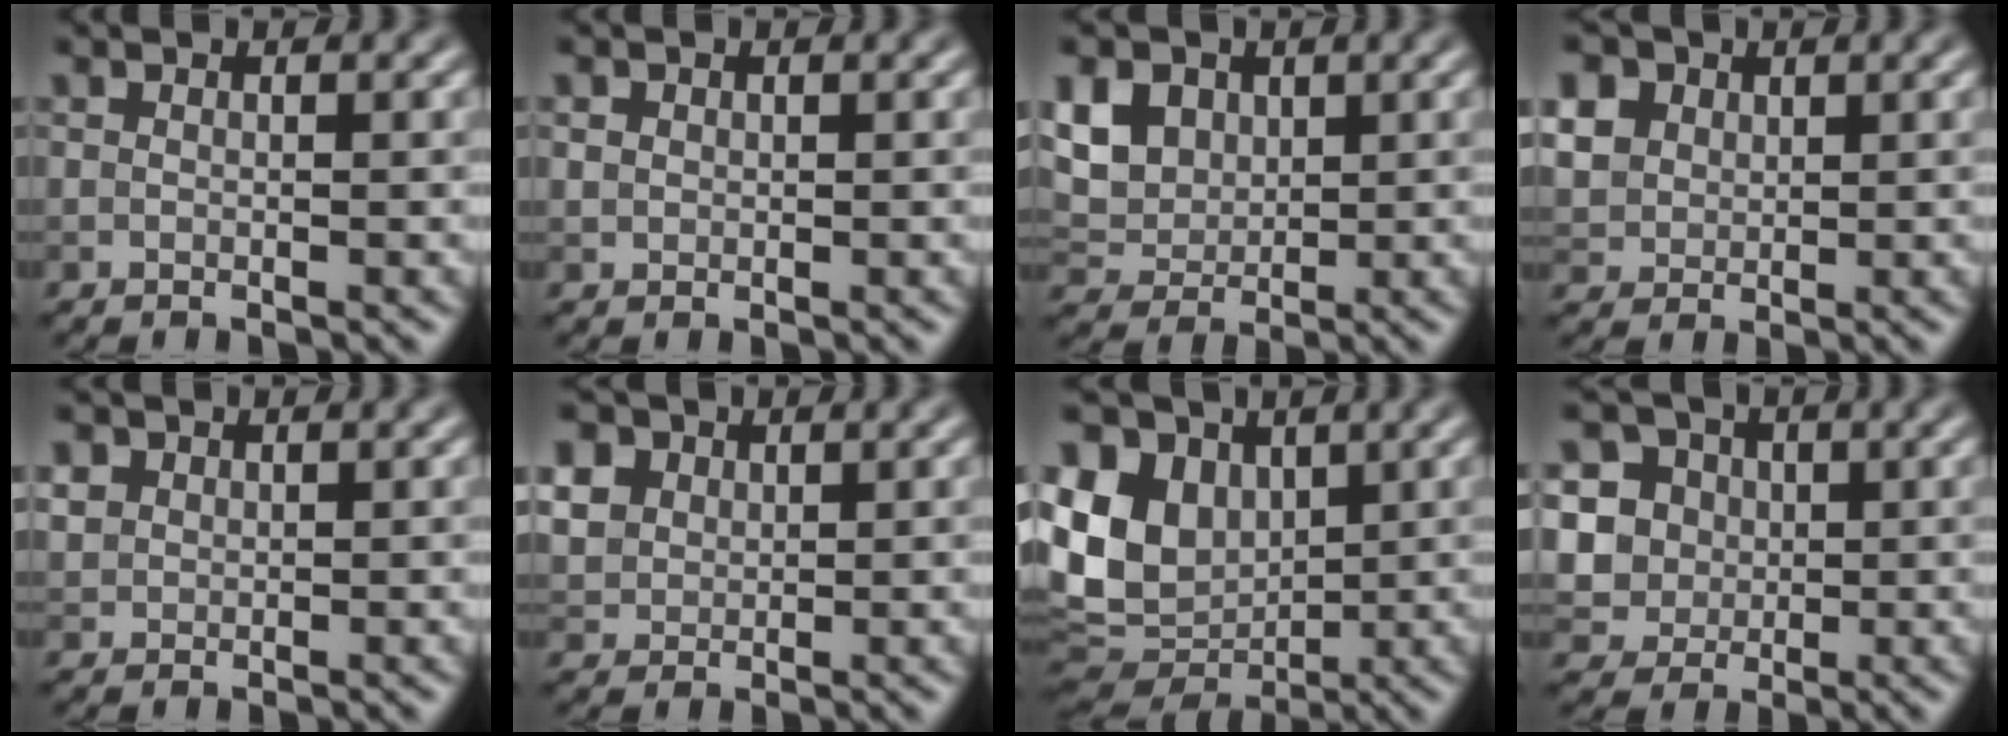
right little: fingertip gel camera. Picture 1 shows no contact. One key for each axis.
{"total": 0.7, "fx": 0.2, "fy": 0.7, "fz": 0.1, "tx": 0.002, "ty": -0.003, "tz": 0.005}
{"total": 6.8, "fx": 2.6, "fy": 5.1, "fz": 3.6, "tx": -0.097, "ty": 0.017, "tz": 0.044}
{"total": 7.6, "fx": 3.5, "fy": 5.8, "fz": 3.5, "tx": -0.100, "ty": 0.023, "tz": 0.057}
{"total": 1.5, "fx": 0.6, "fy": 1.3, "fz": 0.4, "tx": -0.007, "ty": -0.001, "tz": 0.013}
{"total": 6.2, "fx": 2.9, "fy": 4.7, "fz": 2.8, "tx": -0.089, "ty": 0.019, "tz": 0.048}
{"total": 12.3, "fx": 2.5, "fy": 9.4, "fz": 7.5, "tx": -0.173, "ty": 0.010, "tz": 0.055}
{"total": 7.6, "fx": 2.0, "fy": 6.7, "fz": 3.0, "tx": -0.061, "ty": 0.022, "tz": 0.020}